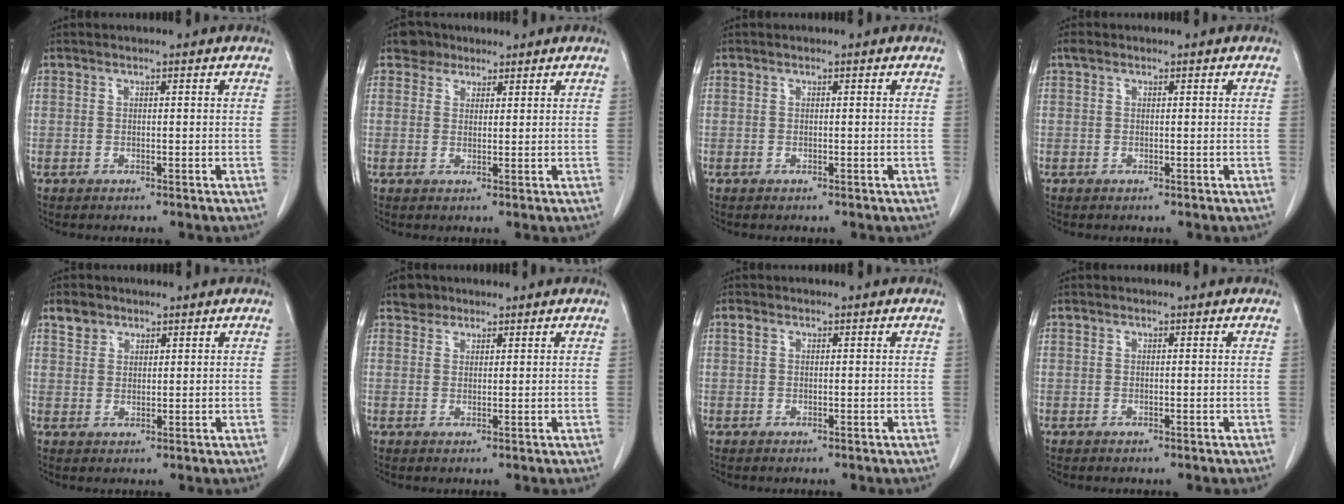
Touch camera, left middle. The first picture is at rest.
{"total": 2.8, "force": [2.1, 1.9, 0.1], "torque": [0.000, 0.010, 0.033]}
{"total": 0.0}
{"total": 0.7, "force": [0.4, 0.5, 0.3], "torque": [-0.005, 0.011, 0.005]}
{"total": 2.8, "force": [2.1, 1.9, 0.5], "torque": [-0.013, 0.010, 0.039]}
{"total": 2.2, "force": [1.7, 1.4, 0.0], "torque": [0.001, 0.008, 0.026]}
{"total": 0.9, "force": [0.4, 0.5, 0.5], "torque": [-0.015, 0.012, 0.008]}
{"total": 0.0}